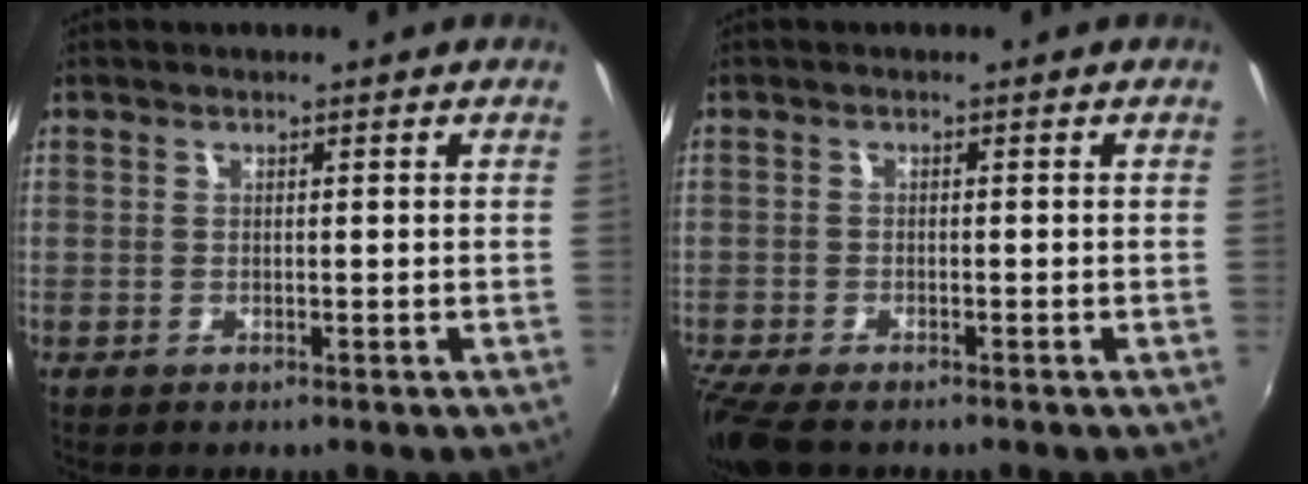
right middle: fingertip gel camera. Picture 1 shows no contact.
{"total": 7.2, "force": [-5.6, 2.0, 4.0], "torque": [-0.101, -0.040, -0.106]}